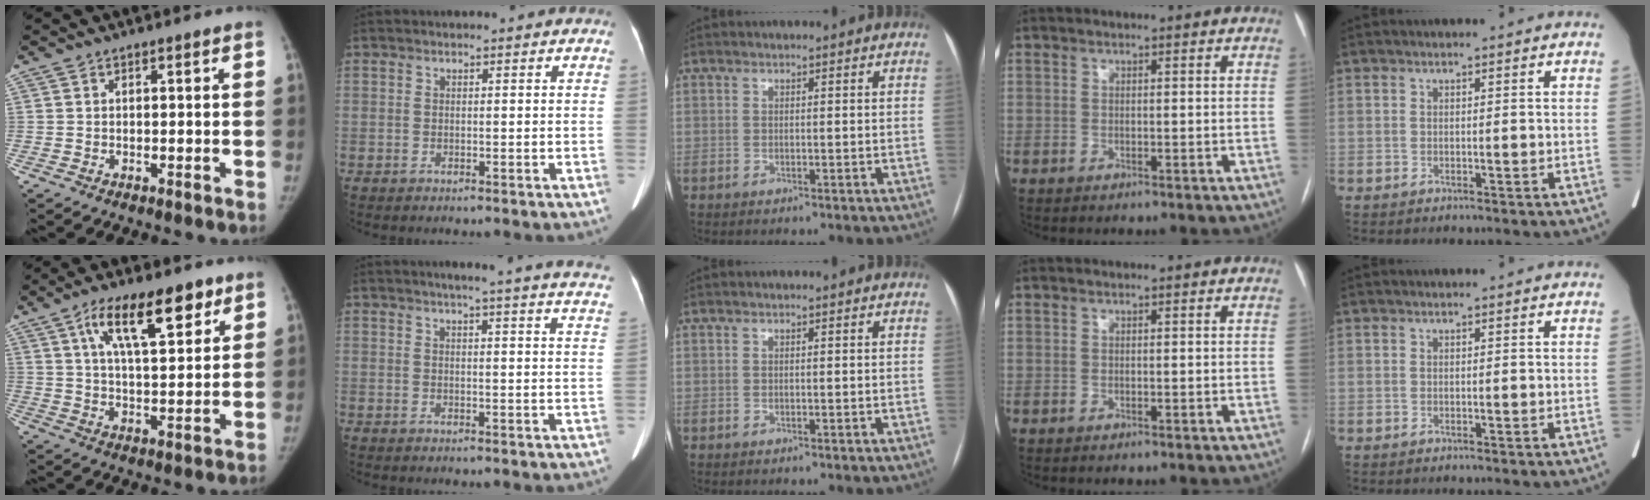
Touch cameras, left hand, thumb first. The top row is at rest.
{"thumb": {"total": 14.4, "force": [7.5, 5.4, 11.0], "torque": [-0.154, -0.021, 0.127]}, "index": {"total": 19.9, "force": [18.1, 0.5, 8.3], "torque": [-0.106, -0.041, 0.197]}}